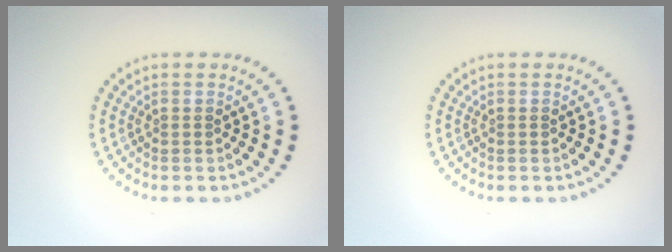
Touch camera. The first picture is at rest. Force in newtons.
{"total": 0.0}